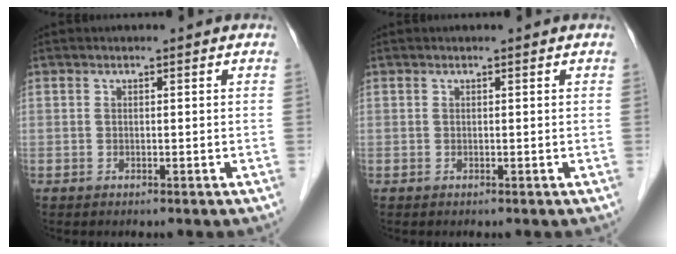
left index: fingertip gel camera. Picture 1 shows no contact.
{"total": 0.0}